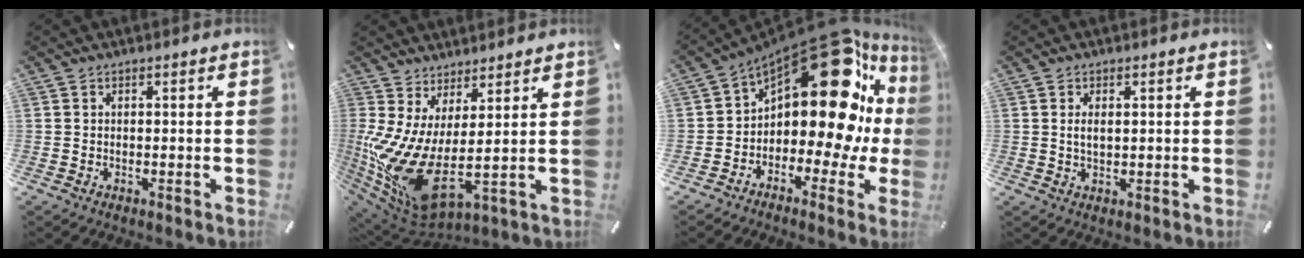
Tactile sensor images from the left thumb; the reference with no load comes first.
{"total": 11.6, "force": [-0.8, 3.6, 11.0], "torque": [-0.238, -0.044, -0.010]}
{"total": 23.6, "force": [8.8, 11.3, 18.8], "torque": [-0.306, -0.074, 0.145]}
{"total": 2.7, "force": [0.6, 1.1, 2.4], "torque": [-0.048, 0.005, 0.008]}